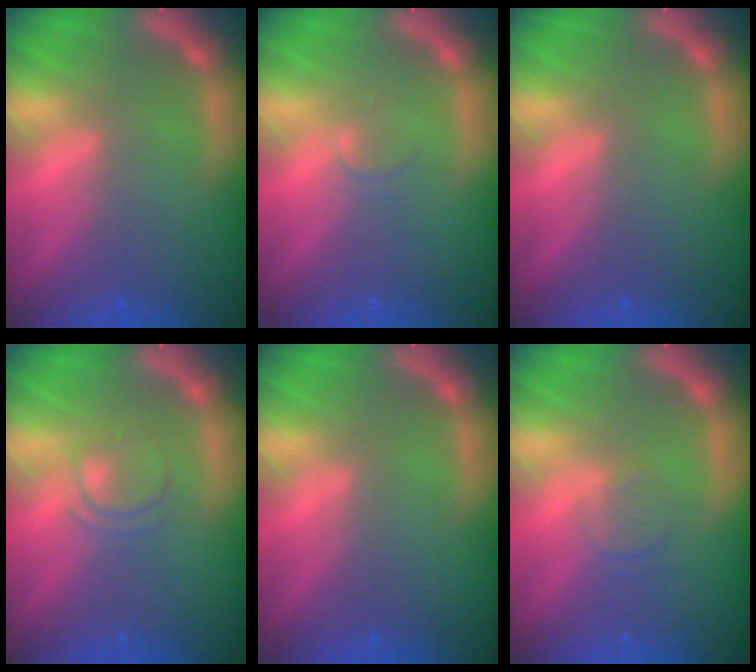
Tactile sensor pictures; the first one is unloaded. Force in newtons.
{"total": 1.0}
{"total": 0.0}
{"total": 2.4}
{"total": 0.0}
{"total": 1.4}